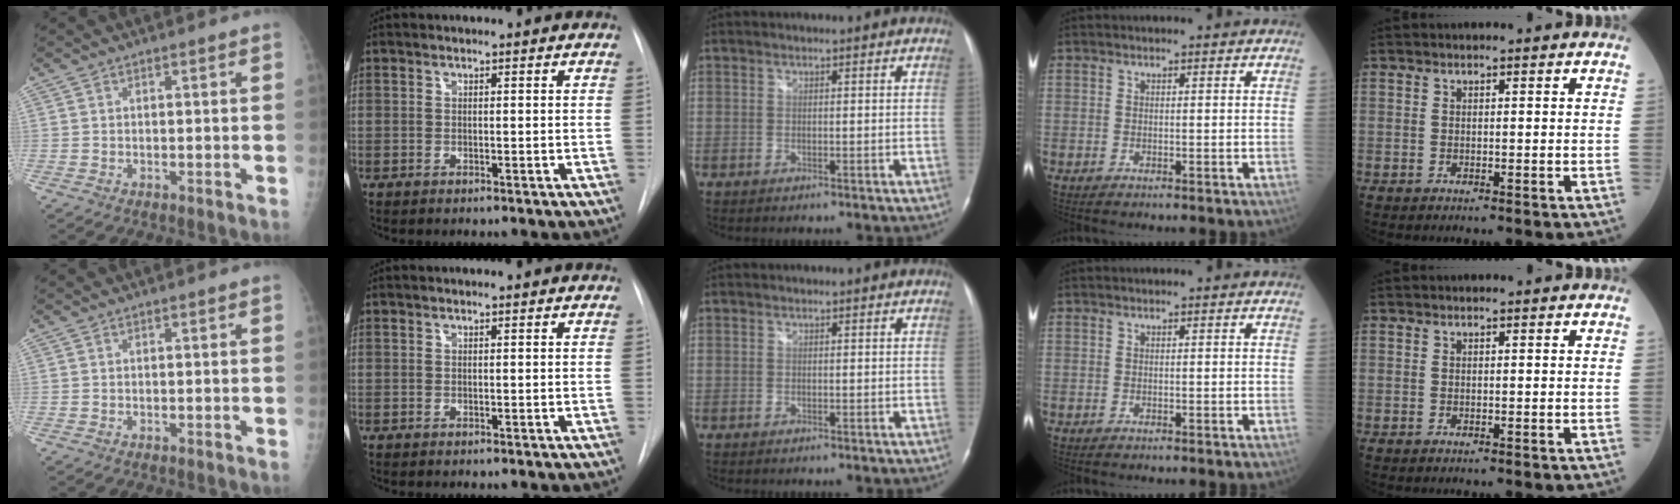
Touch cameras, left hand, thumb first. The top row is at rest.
{}